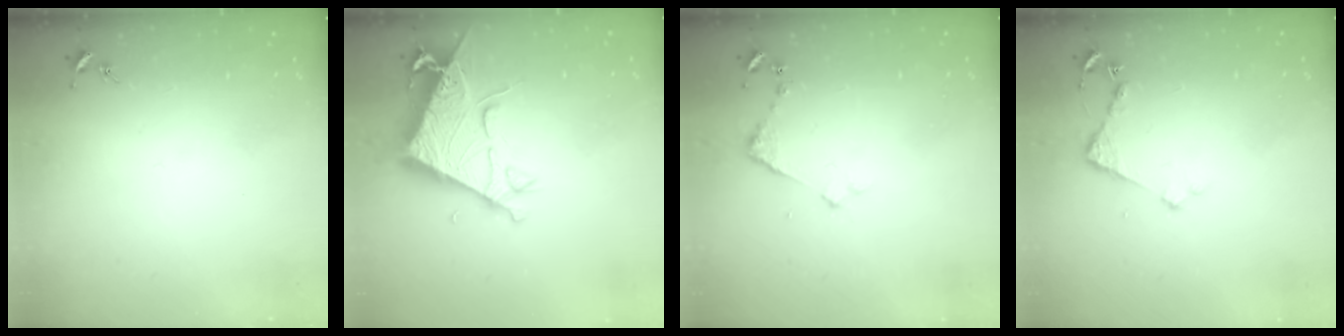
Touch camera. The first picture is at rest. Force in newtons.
{"total": 6.6, "press": 6.6, "slide": 0.7}
{"total": 2.9, "press": 2.9, "slide": 0.3}
{"total": 3.1, "press": 3.1, "slide": 0.3}